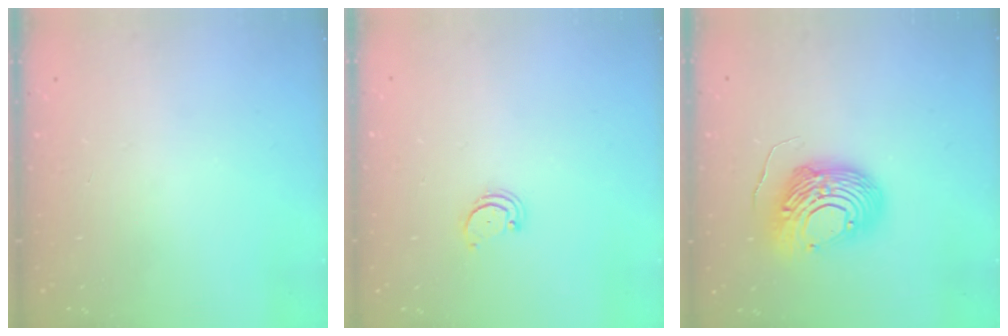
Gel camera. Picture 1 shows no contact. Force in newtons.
{"total": 2.4, "press": 2.3, "slide": 0.5}
{"total": 12.6, "press": 12.6, "slide": 1.4}